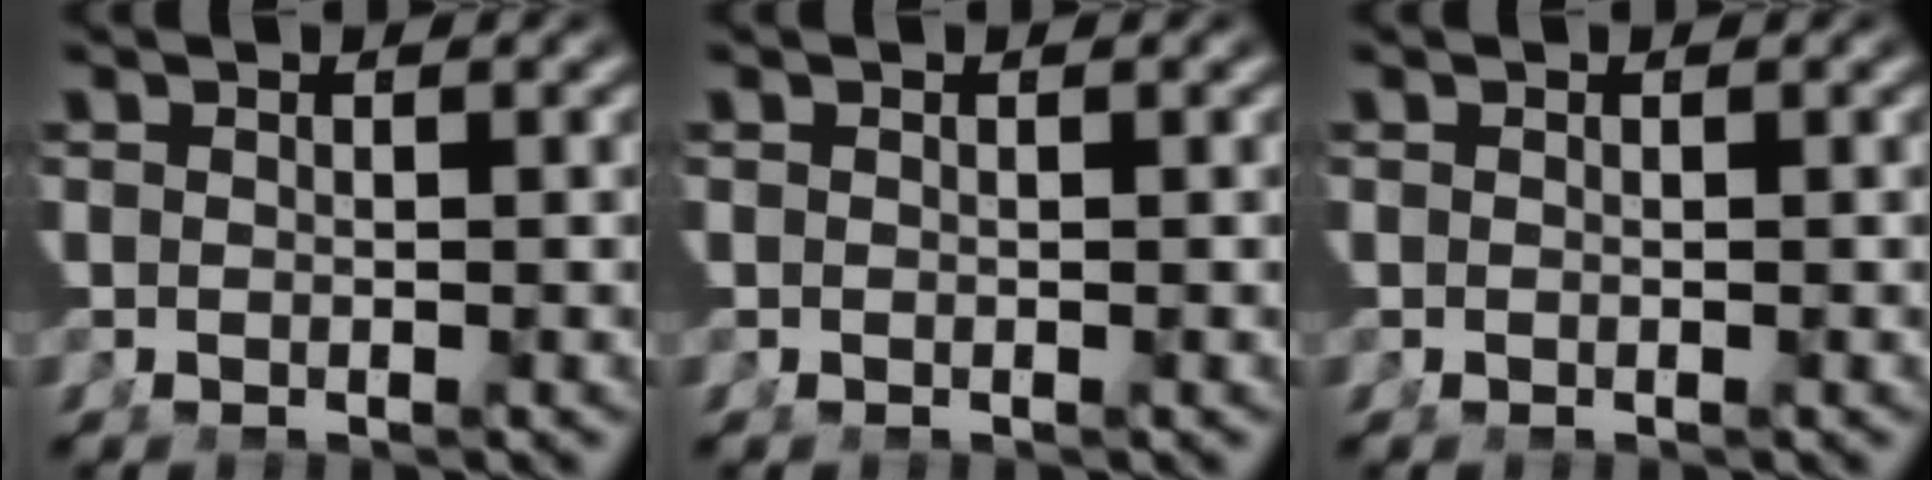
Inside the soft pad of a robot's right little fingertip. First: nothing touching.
{"total": 0.0}
{"total": 0.0}